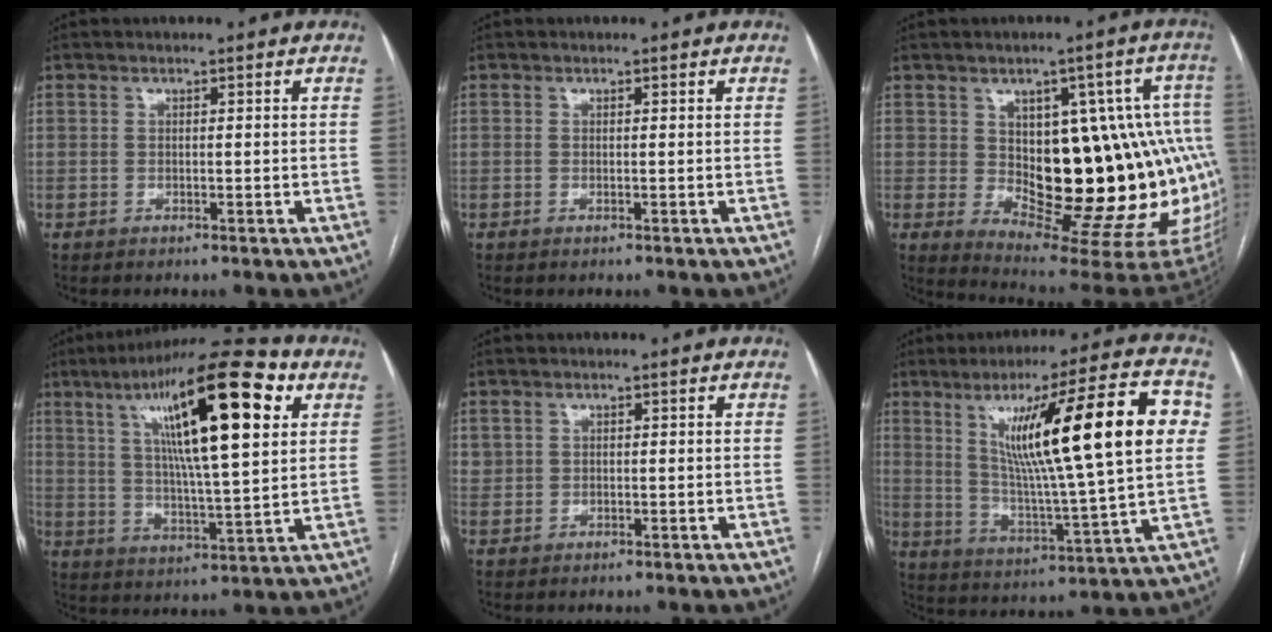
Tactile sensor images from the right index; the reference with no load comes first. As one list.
[{"total": 0.0}, {"total": 22.9, "force": [-1.1, 8.2, 21.3], "torque": [-0.182, 0.029, 0.012]}, {"total": 21.0, "force": [8.4, 3.5, 18.9], "torque": [-0.314, 0.028, 0.130]}, {"total": 1.4, "force": [0.6, 1.3, 0.2], "torque": [0.009, 0.008, 0.009]}, {"total": 22.8, "force": [6.2, 0.9, 21.9], "torque": [-0.338, 0.008, 0.088]}]